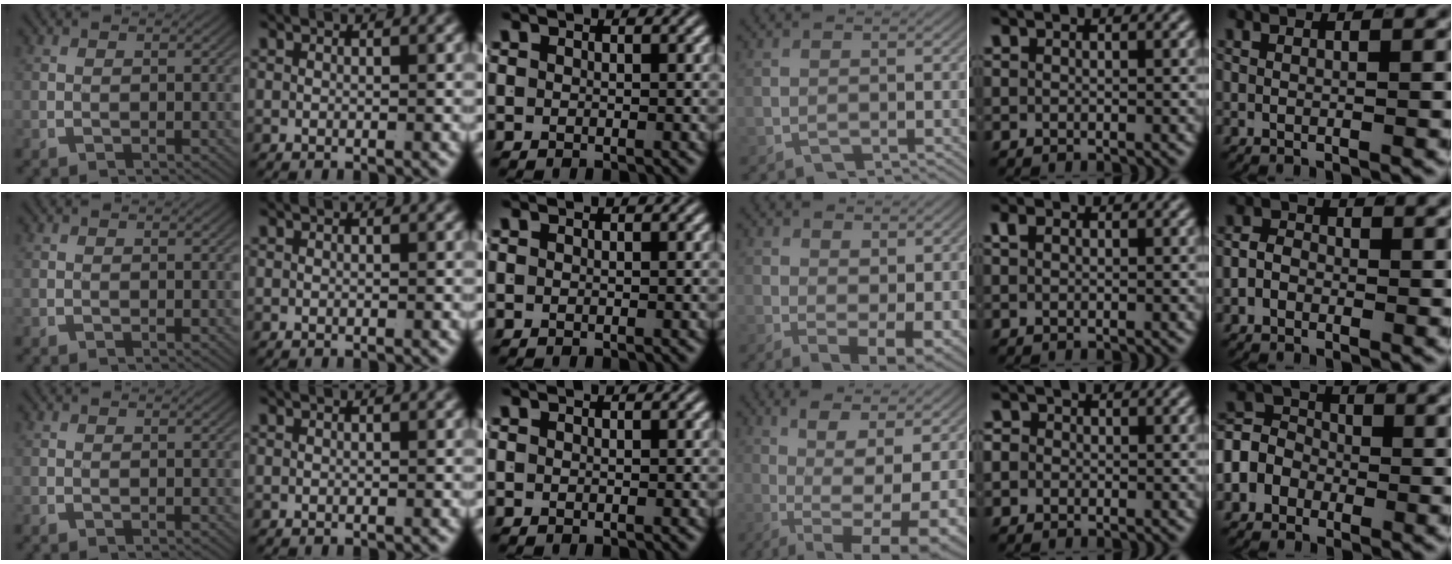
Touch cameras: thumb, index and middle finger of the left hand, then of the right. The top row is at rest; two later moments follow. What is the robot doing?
{"motion": "lift_and_place", "object": "shirt"}